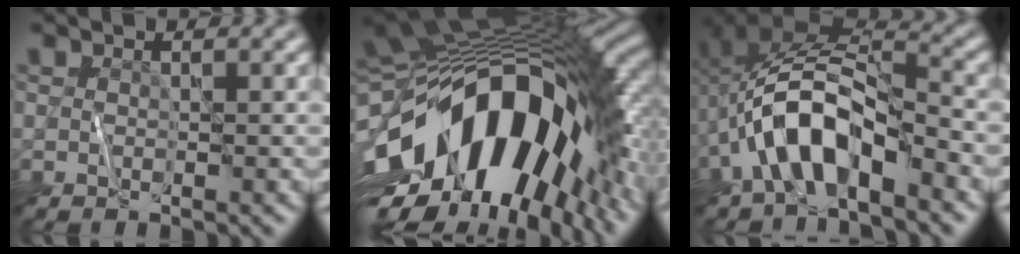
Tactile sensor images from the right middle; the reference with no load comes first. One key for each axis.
{"total": 18.1, "fx": -5.0, "fy": 9.0, "fz": 14.8, "tx": -0.256, "ty": -0.023, "tz": -0.085}
{"total": 9.0, "fx": -3.9, "fy": 4.0, "fz": 7.1, "tx": -0.138, "ty": 0.013, "tz": -0.076}